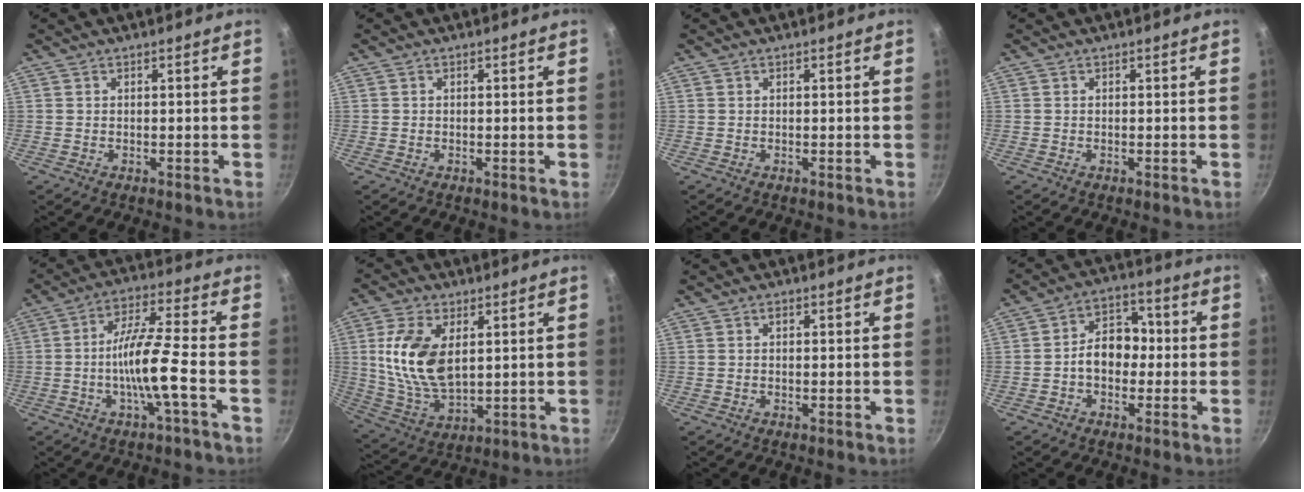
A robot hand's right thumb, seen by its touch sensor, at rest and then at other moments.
{"total": 0.0}
{"total": 0.0}
{"total": 0.0}
{"total": 10.3, "force": [-3.1, 1.0, 9.7], "torque": [-0.179, 0.030, -0.064]}
{"total": 14.2, "force": [3.1, 8.1, 11.3], "torque": [-0.212, -0.019, 0.070]}
{"total": 0.8, "force": [0.3, 0.5, 0.5], "torque": [-0.006, 0.001, 0.004]}
{"total": 8.8, "force": [-0.8, 6.6, 5.9], "torque": [-0.048, 0.032, -0.026]}